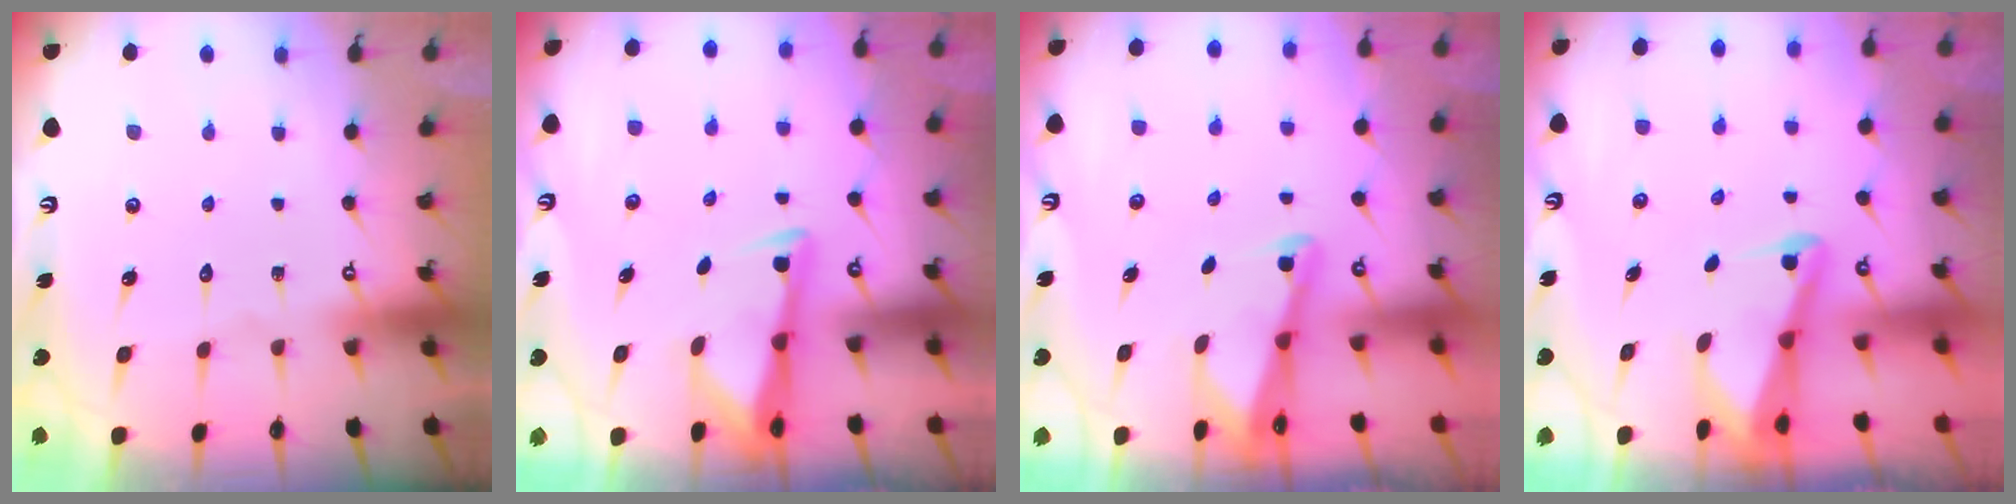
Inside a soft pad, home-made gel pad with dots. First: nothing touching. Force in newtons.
{"total": 3.3, "press": 3.3, "slide": 0.5}
{"total": 2.2, "press": 2.2, "slide": 0.3}
{"total": 2.7, "press": 2.6, "slide": 0.6}